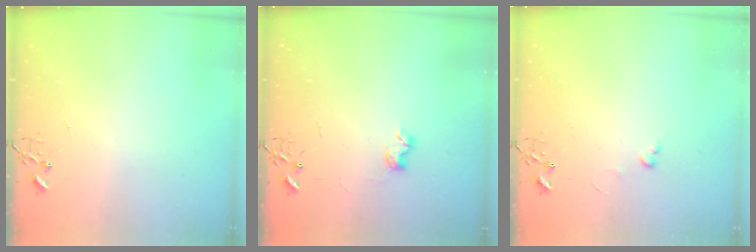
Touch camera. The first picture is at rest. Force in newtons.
{"total": 6.7, "press": 6.7, "slide": 0.1}
{"total": 2.7, "press": 2.7, "slide": 0.4}